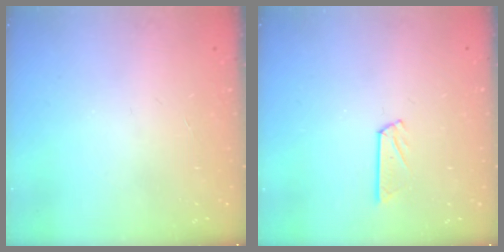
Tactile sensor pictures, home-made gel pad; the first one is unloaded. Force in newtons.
{"total": 5.2, "press": 5.2, "slide": 0.3}